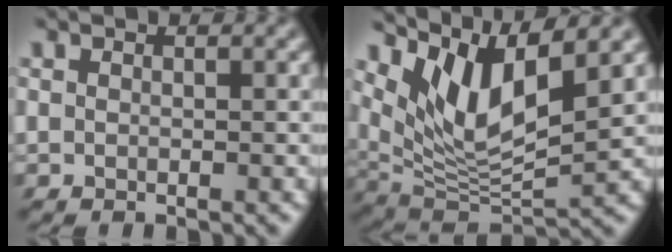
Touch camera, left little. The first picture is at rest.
{"total": 8.4, "force": [4.2, 2.3, 6.9], "torque": [-0.136, 0.001, 0.079]}